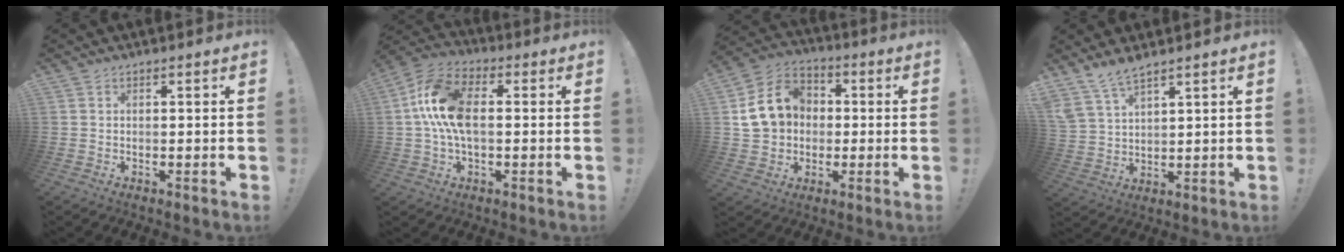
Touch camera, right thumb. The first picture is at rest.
{"total": 15.0, "force": [0.9, 8.7, 12.2], "torque": [-0.239, 0.010, 0.017]}
{"total": 13.6, "force": [2.0, 9.9, 9.1], "torque": [-0.166, 0.010, 0.040]}
{"total": 7.0, "force": [6.2, 1.8, 2.7], "torque": [-0.067, -0.031, 0.122]}